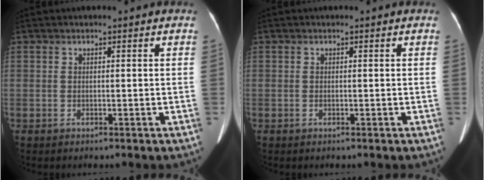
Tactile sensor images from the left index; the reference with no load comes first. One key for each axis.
{"total": 0.0}